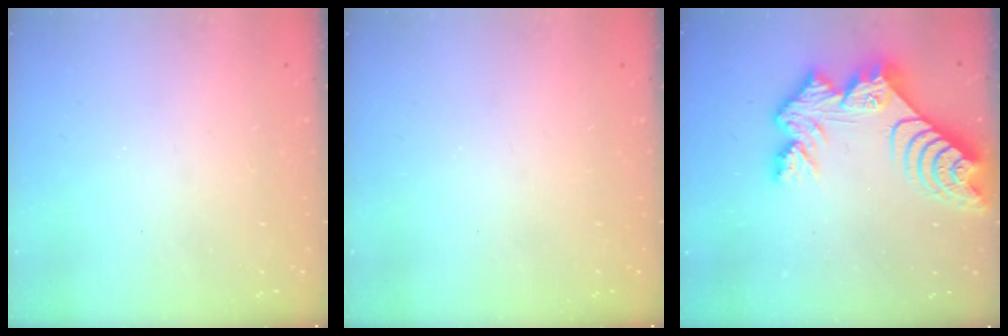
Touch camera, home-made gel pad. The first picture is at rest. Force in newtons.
{"total": 0.0}
{"total": 13.8, "press": 13.8, "slide": 1.3}